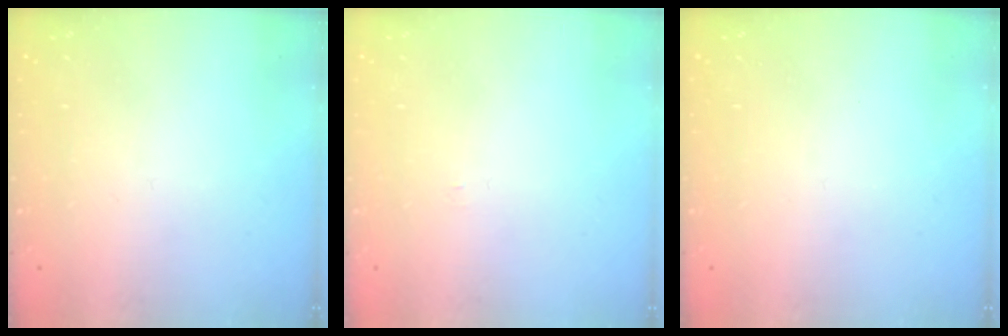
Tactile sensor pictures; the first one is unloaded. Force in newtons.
{"total": 3.5, "press": 3.5, "slide": 0.4}
{"total": 0.0}